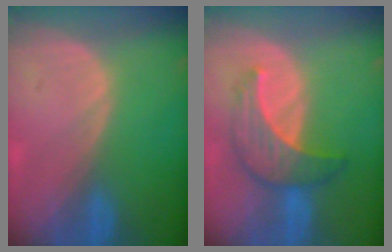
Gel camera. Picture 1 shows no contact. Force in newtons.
{"total": 6.9, "press": 6.8, "slide": 1.0}